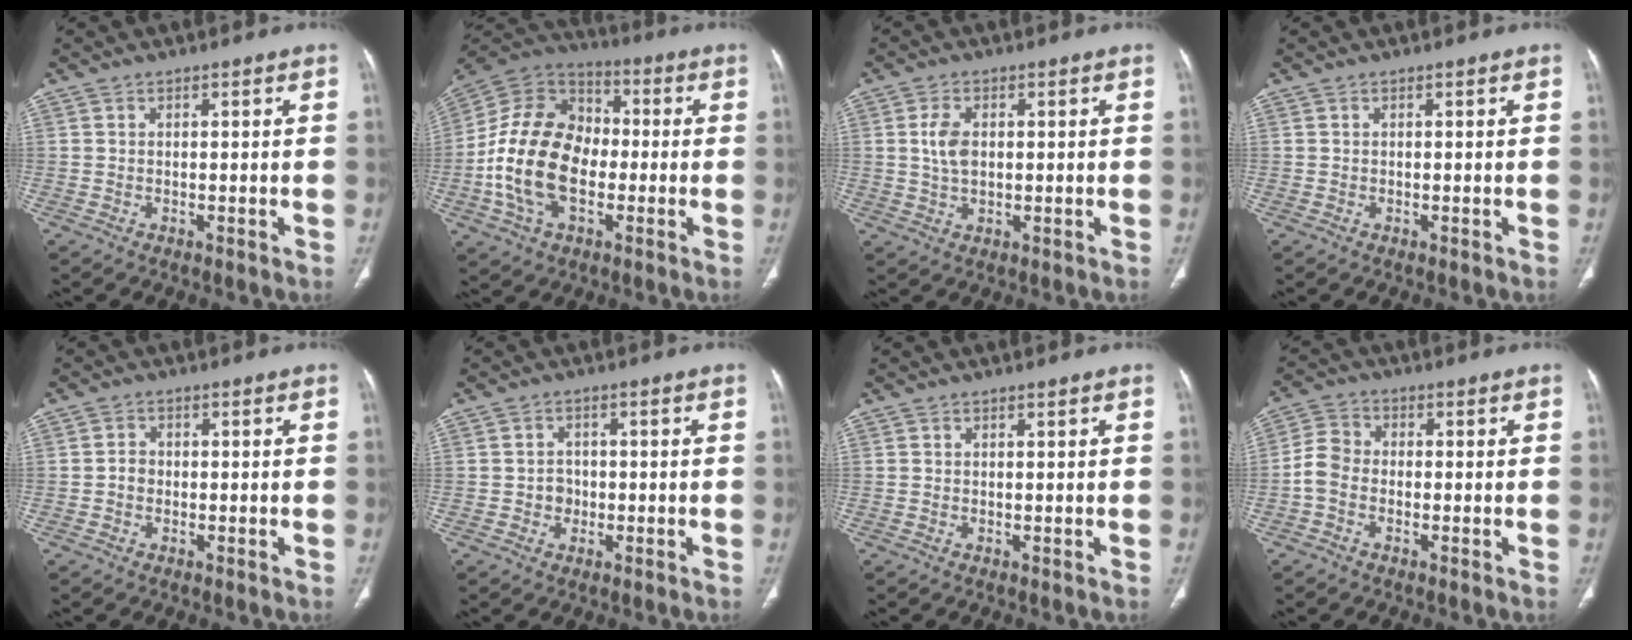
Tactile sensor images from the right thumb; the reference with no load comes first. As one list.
[{"total": 19.6, "force": [-3.2, 13.2, 14.2], "torque": [-0.253, 0.028, -0.061]}, {"total": 4.8, "force": [0.6, 2.9, 3.7], "torque": [-0.072, -0.002, 0.012]}, {"total": 0.0}, {"total": 2.0, "force": [-0.4, 1.7, 0.9], "torque": [-0.006, 0.009, -0.012]}, {"total": 2.7, "force": [-0.6, 2.5, 1.0], "torque": [0.001, 0.008, -0.011]}, {"total": 0.0}, {"total": 5.1, "force": [-1.4, 3.7, 3.2], "torque": [-0.057, 0.014, -0.039]}]